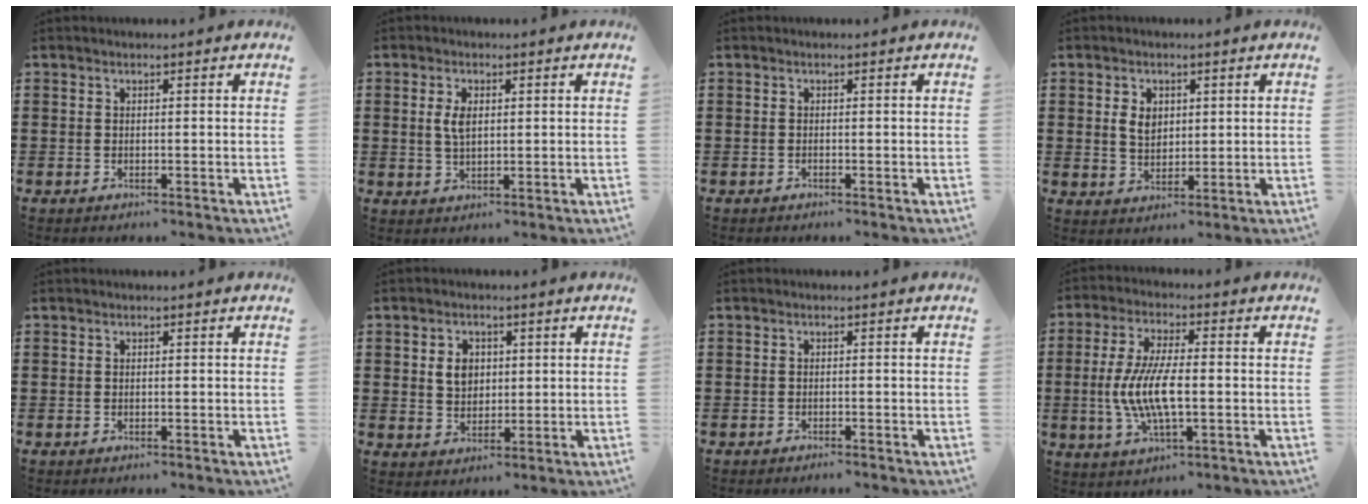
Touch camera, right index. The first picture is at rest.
{"total": 3.4, "force": [0.7, 1.7, 2.9], "torque": [-0.060, 0.008, 0.012]}
{"total": 0.0}
{"total": 3.8, "force": [0.9, 2.8, 2.4], "torque": [-0.056, 0.010, 0.015]}
{"total": 0.0}
{"total": 4.0, "force": [0.9, 3.2, 2.2], "torque": [-0.054, 0.013, 0.014]}
{"total": 0.5, "force": [-0.5, 0.0, 0.1], "torque": [-0.005, -0.003, -0.010]}
{"total": 8.8, "force": [-1.4, 2.9, 8.2], "torque": [-0.183, -0.010, -0.033]}